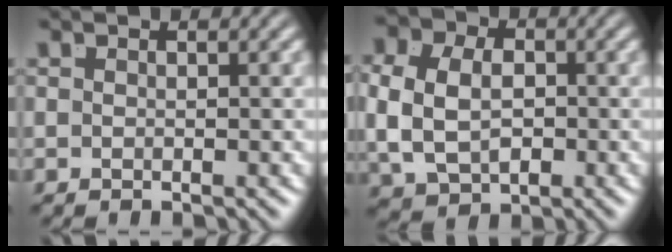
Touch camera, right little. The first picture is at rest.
{"total": 7.0, "force": [-0.1, 5.6, 4.1], "torque": [-0.091, -0.020, 0.007]}